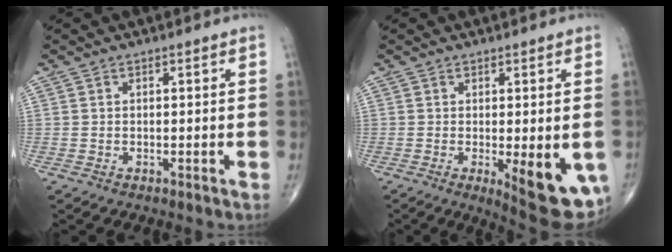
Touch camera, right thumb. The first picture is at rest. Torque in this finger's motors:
{"motor_torque": [1.64, 1.54, 0.83, 0.12, 0.24]}